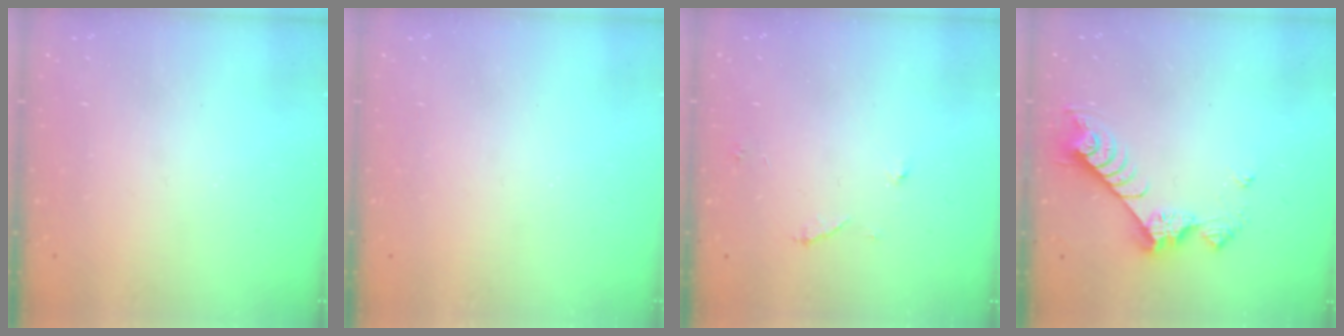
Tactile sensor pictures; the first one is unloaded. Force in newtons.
{"total": 0.0}
{"total": 4.4, "press": 4.3, "slide": 0.4}
{"total": 8.2, "press": 8.2, "slide": 0.3}